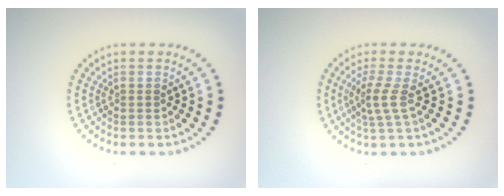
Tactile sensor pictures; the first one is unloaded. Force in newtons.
{"total": 2.1, "press": 1.5, "slide": 1.5}